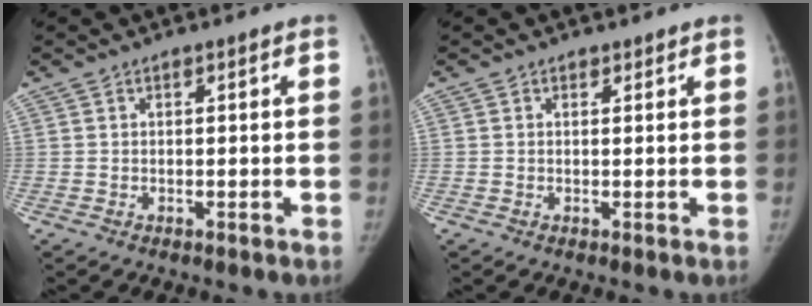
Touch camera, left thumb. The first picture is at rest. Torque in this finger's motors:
{"motor_torque": [-1.35, -0.32, -0.74, 0.60, -0.19]}